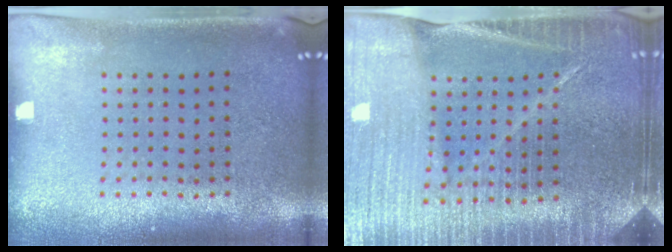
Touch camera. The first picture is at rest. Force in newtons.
{"total": 4.9, "press": 4.5, "slide": 2.1}